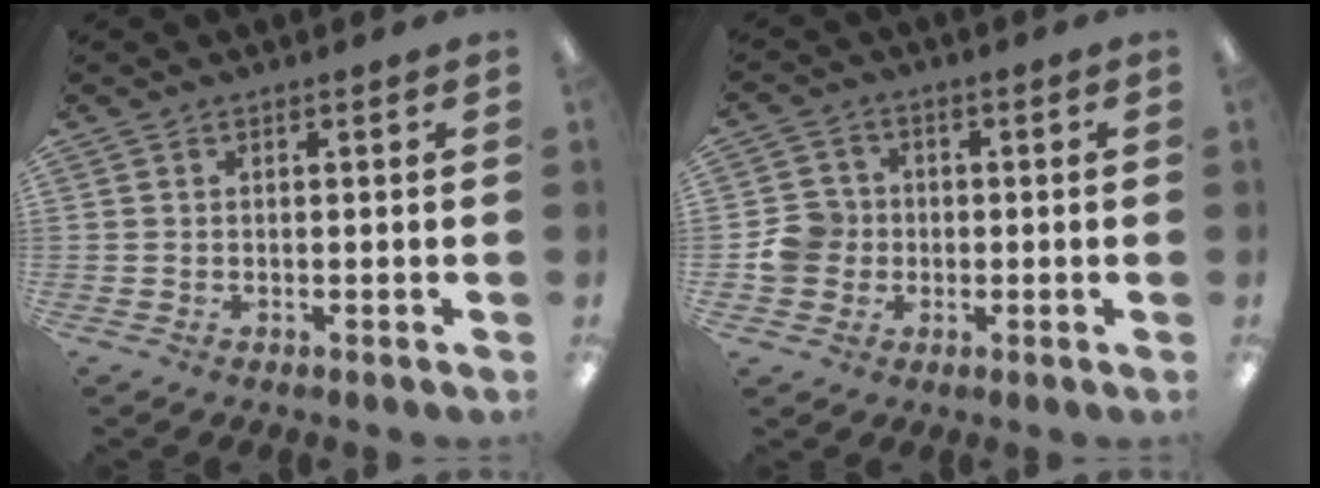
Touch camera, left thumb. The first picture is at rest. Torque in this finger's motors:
{"motor_torque": [-0.29, 0.29, 0.06, -0.08, 0.00]}